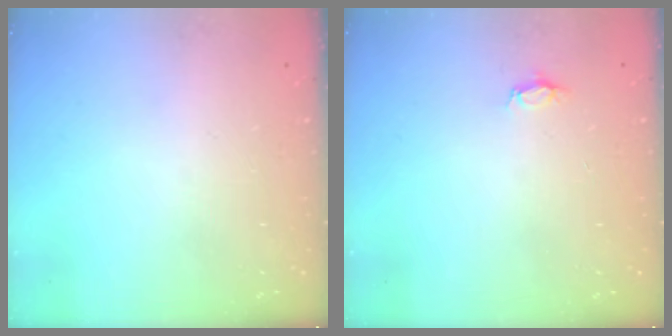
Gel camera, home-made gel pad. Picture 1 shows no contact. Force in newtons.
{"total": 2.8, "press": 2.8, "slide": 0.4}